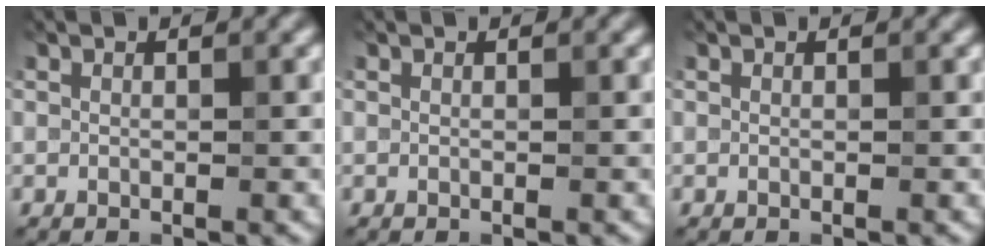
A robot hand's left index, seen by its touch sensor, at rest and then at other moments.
{"total": 0.0}
{"total": 0.0}